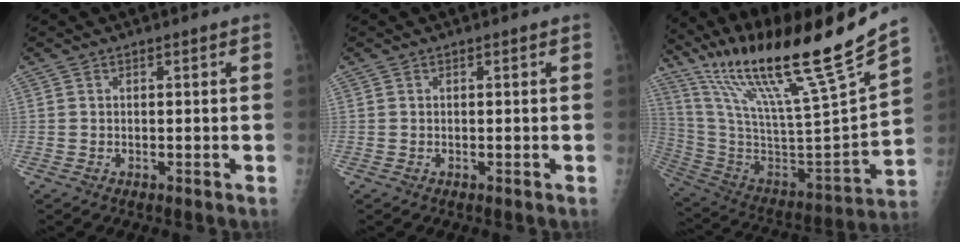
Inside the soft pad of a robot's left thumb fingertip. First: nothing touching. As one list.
[{"total": 0.0}, {"total": 28.3, "force": [21.8, 1.0, 18.0], "torque": [-0.291, -0.110, 0.384]}]